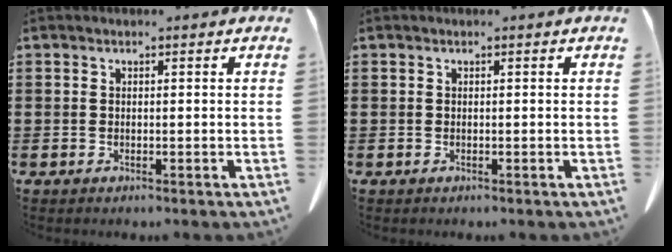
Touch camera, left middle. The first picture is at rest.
{"total": 0.0}